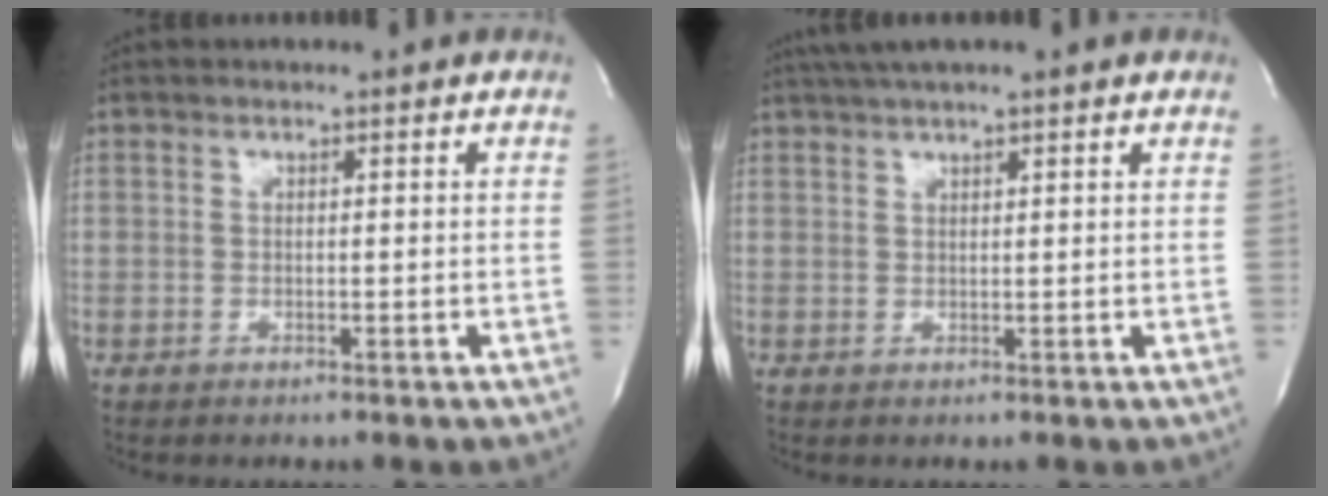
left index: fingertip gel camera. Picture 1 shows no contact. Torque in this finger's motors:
{"motor_torque": [1.06, -1.09, 0.51, 0.12]}